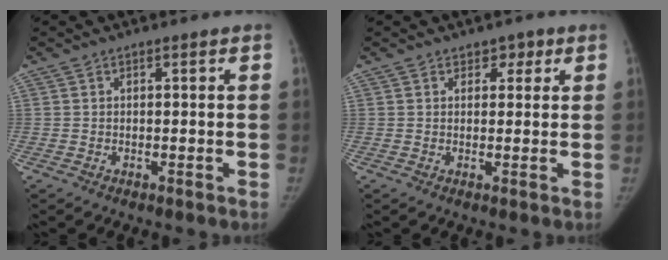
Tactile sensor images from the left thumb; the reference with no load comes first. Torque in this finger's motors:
{"motor_torque": [0.07, 0.28, -0.06, -0.02, -0.04]}